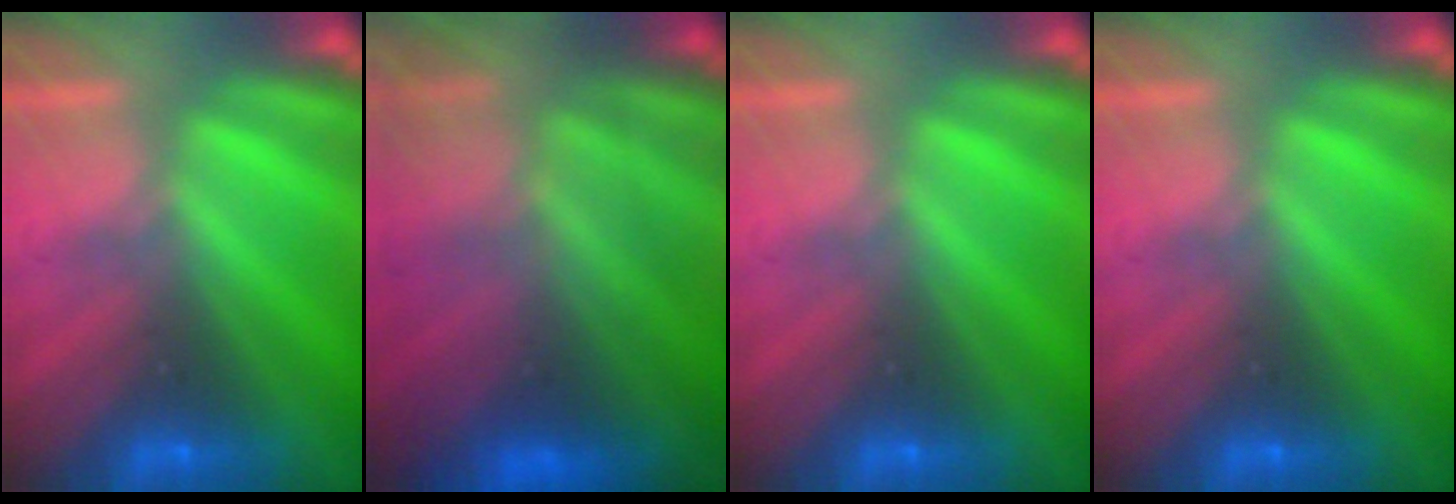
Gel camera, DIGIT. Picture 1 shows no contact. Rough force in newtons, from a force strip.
{"total": 9.2}
{"total": 0.0}
{"total": 0.0}